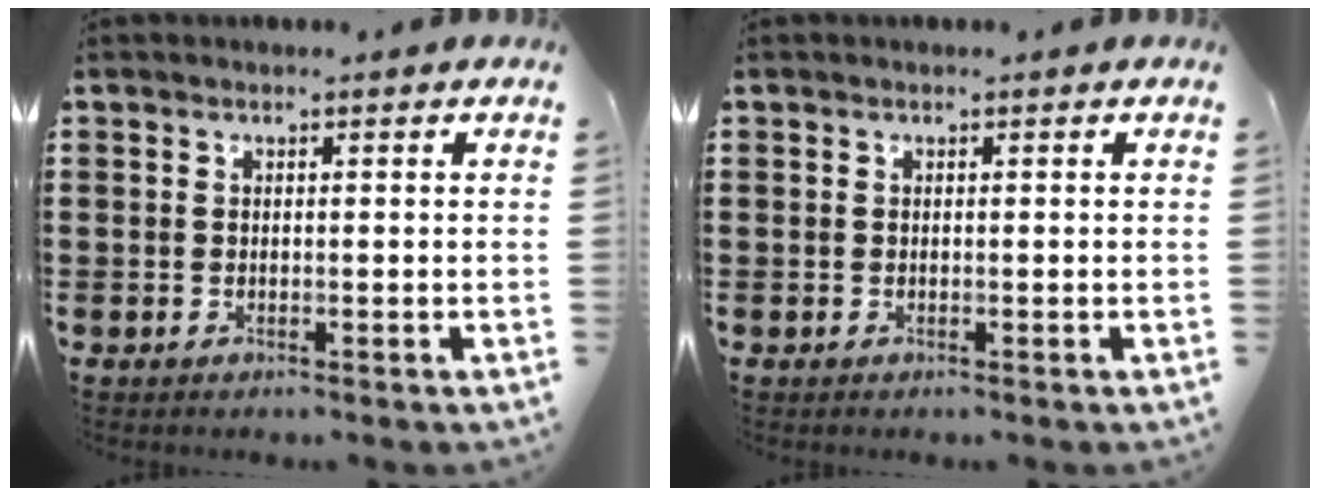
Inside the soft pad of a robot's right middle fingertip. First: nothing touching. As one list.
[{"total": 0.0}]